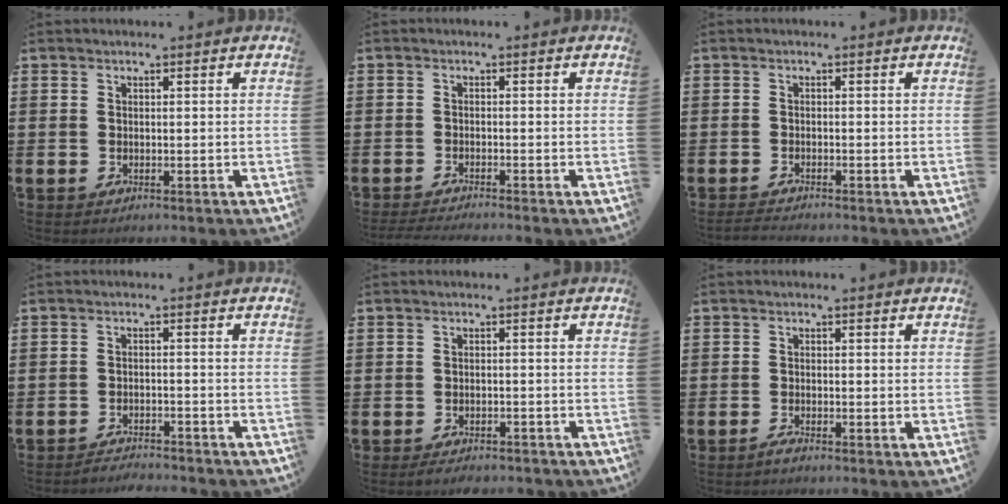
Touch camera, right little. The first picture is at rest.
{"total": 1.3, "force": [-1.2, -0.2, 0.4], "torque": [-0.004, -0.002, -0.024]}
{"total": 1.0, "force": [-1.0, 0.0, 0.4], "torque": [-0.008, 0.000, -0.020]}
{"total": 2.4, "force": [-2.4, -0.1, -0.2], "torque": [-0.003, 0.004, -0.051]}
{"total": 1.6, "force": [-1.6, 0.2, 0.3], "torque": [-0.010, 0.001, -0.032]}
{"total": 0.9, "force": [-0.8, 0.0, 0.5], "torque": [-0.008, -0.004, -0.015]}